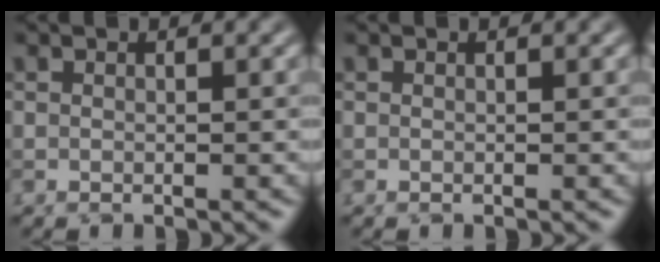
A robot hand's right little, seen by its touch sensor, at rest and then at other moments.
{"total": 0.0}